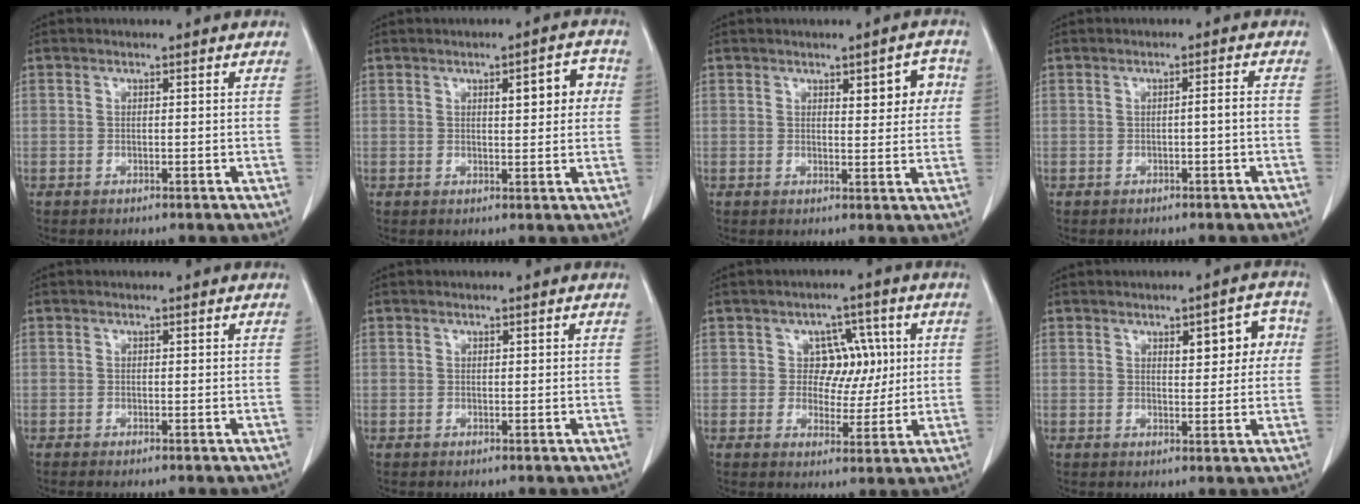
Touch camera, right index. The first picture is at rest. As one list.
[{"total": 5.4, "force": [1.4, 1.6, 5.0], "torque": [-0.065, 0.014, 0.020]}, {"total": 4.9, "force": [1.6, 1.7, 4.3], "torque": [-0.050, 0.009, 0.023]}, {"total": 1.5, "force": [-0.6, -0.1, 1.4], "torque": [-0.020, 0.002, -0.009]}, {"total": 0.6, "force": [-0.5, 0.0, 0.4], "torque": [-0.008, -0.001, -0.010]}, {"total": 0.0}, {"total": 6.1, "force": [1.1, 5.0, 3.2], "torque": [-0.028, 0.016, 0.022]}, {"total": 6.3, "force": [1.8, 2.5, 5.5], "torque": [-0.062, 0.020, 0.026]}]